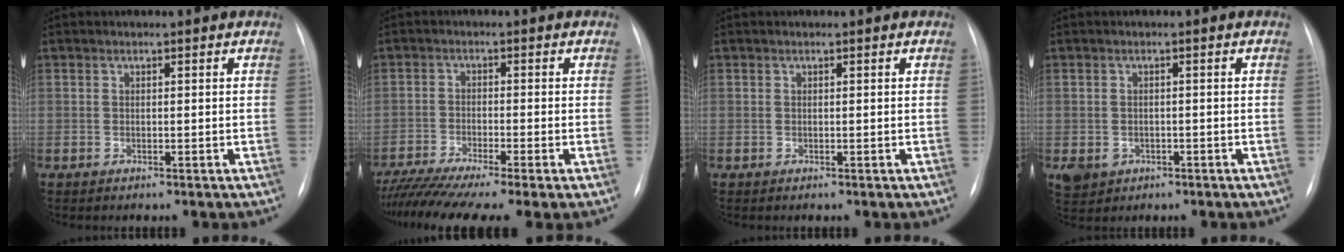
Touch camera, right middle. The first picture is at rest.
{"total": 10.9, "force": [-8.6, 0.1, 6.8], "torque": [-0.117, -0.024, -0.141]}
{"total": 0.0}
{"total": 4.5, "force": [-2.0, 3.9, 1.3], "torque": [-0.026, 0.000, -0.022]}